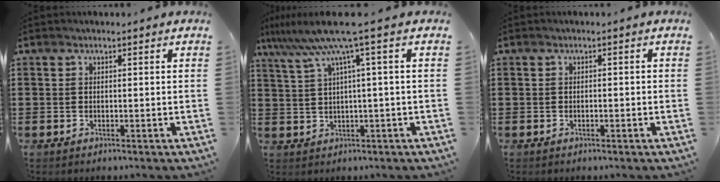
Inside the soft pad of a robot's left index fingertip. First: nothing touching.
{"total": 7.9, "force": [3.4, -0.8, 7.1], "torque": [-0.158, -0.023, 0.050]}
{"total": 0.8, "force": [-0.6, 0.2, 0.4], "torque": [-0.011, -0.003, -0.012]}